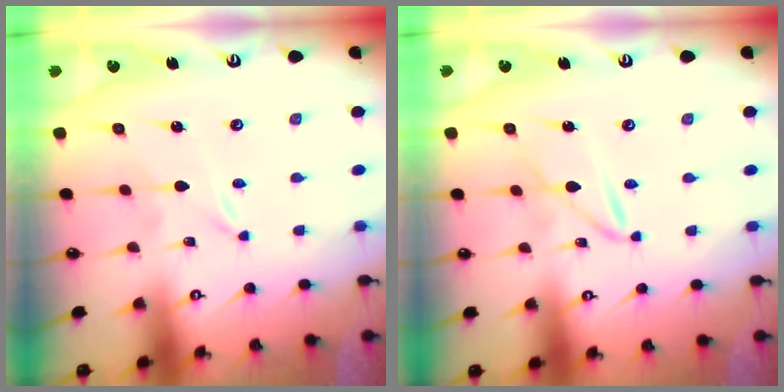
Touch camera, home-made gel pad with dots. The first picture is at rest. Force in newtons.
{"total": 3.3, "press": 3.3, "slide": 0.5}